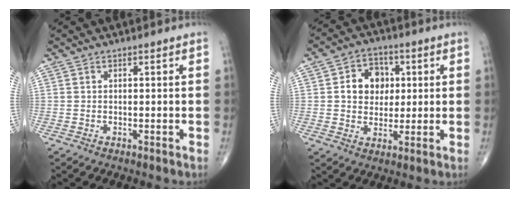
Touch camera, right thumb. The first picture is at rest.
{"total": 8.6, "force": [1.5, 7.0, 4.7], "torque": [-0.034, 0.003, 0.021]}